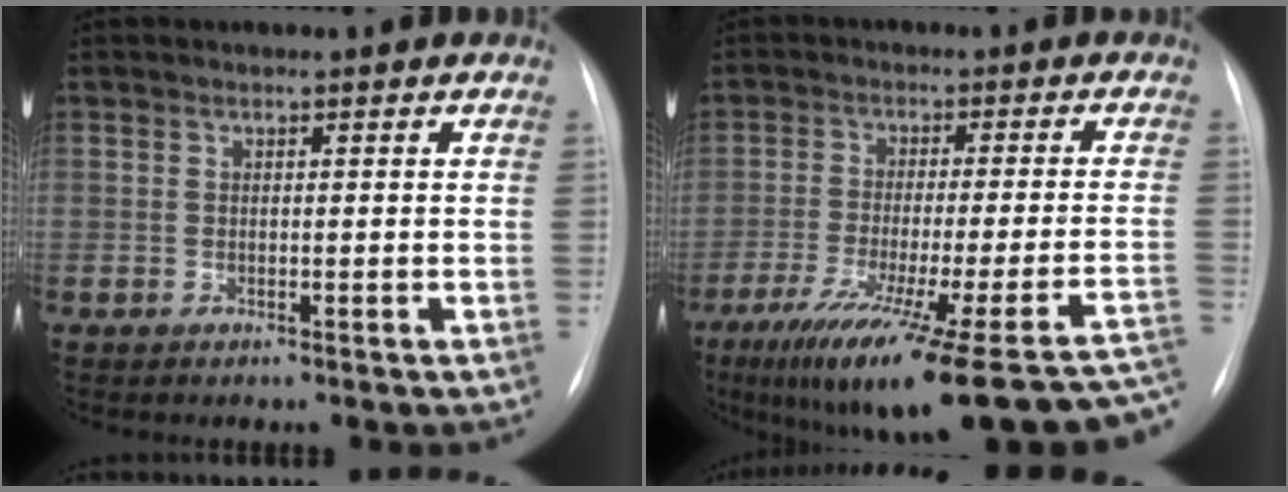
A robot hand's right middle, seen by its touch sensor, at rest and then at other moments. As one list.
[{"total": 29.2, "force": [-22.8, 2.1, 18.0], "torque": [-0.195, -0.050, -0.309]}]